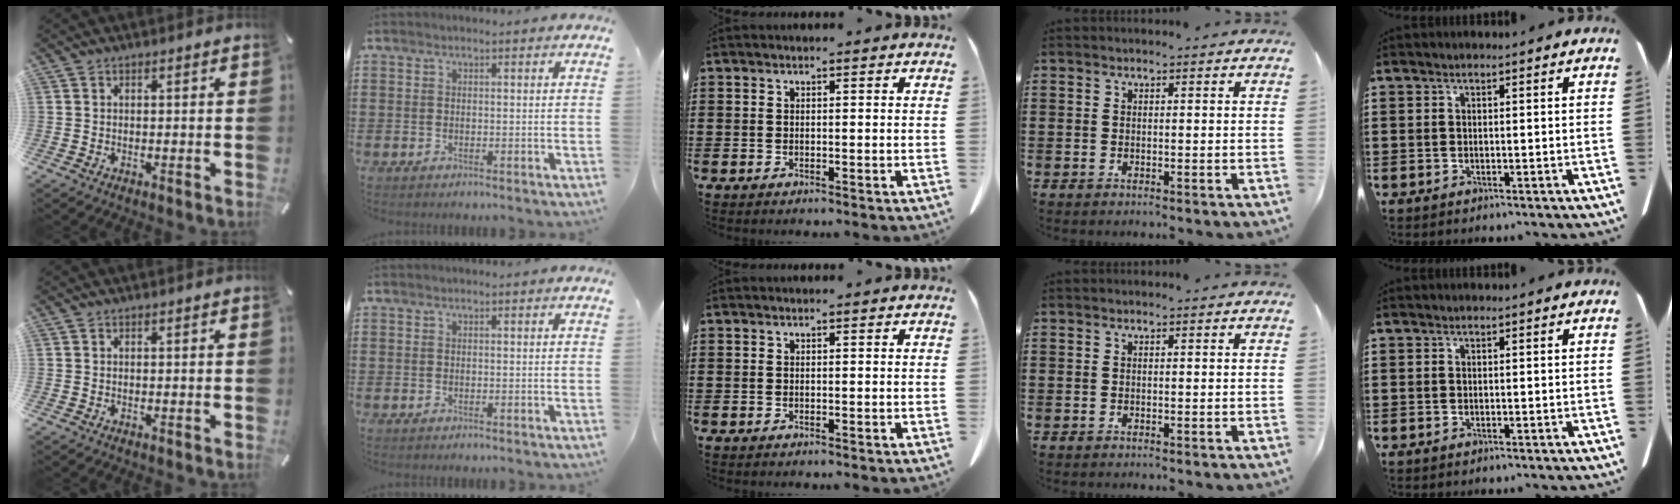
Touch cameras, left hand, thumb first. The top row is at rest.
{}